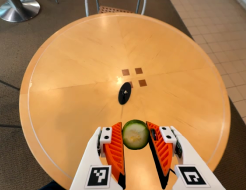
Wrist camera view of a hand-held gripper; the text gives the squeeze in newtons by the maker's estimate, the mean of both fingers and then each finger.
{"total": 6.4, "left": 6.3, "right": 6.6}